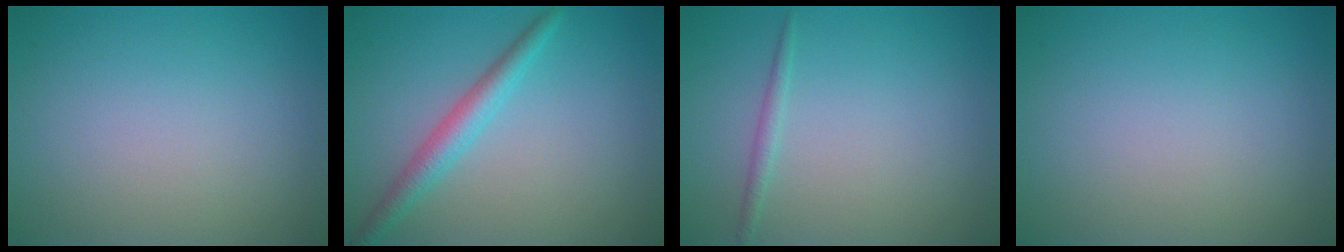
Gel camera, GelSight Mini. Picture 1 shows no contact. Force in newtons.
{"total": 2.8, "press": 2.8, "slide": 0.0}
{"total": 0.9, "press": 0.9, "slide": 0.1}
{"total": 0.0}